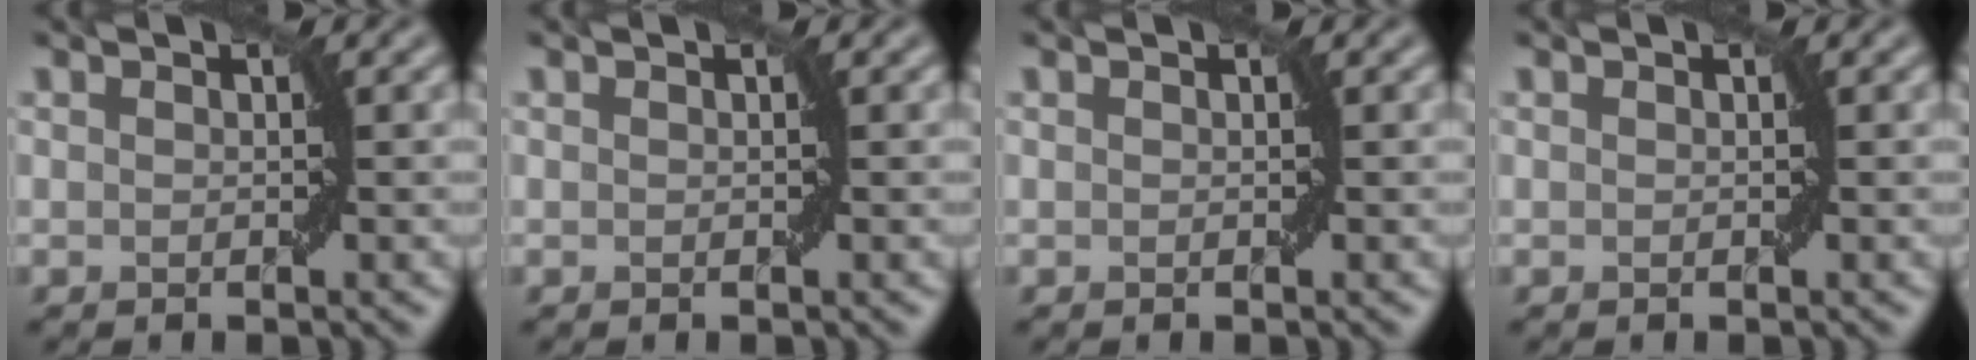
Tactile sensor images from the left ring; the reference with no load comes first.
{"total": 0.0}
{"total": 0.0}
{"total": 0.0}